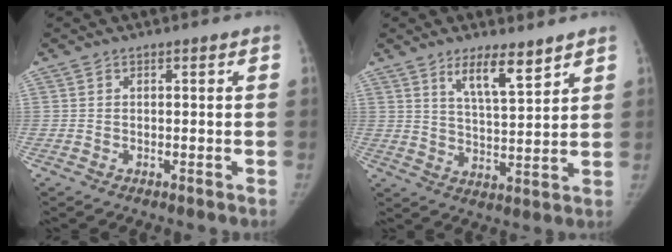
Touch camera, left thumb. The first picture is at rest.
{"total": 8.2, "force": [5.6, 2.1, 5.6], "torque": [-0.083, -0.043, 0.099]}